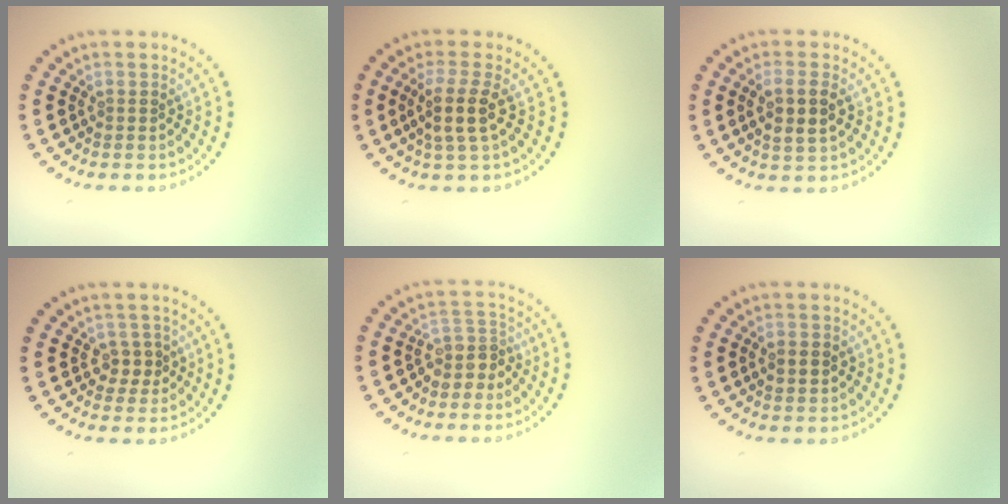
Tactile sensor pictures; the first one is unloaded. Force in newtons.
{"total": 2.8, "press": 2.3, "slide": 1.6}
{"total": 3.0, "press": 2.9, "slide": 0.8}
{"total": 1.9, "press": 1.8, "slide": 0.7}
{"total": 2.5, "press": 2.0, "slide": 1.5}
{"total": 2.1, "press": 2.1, "slide": 0.2}